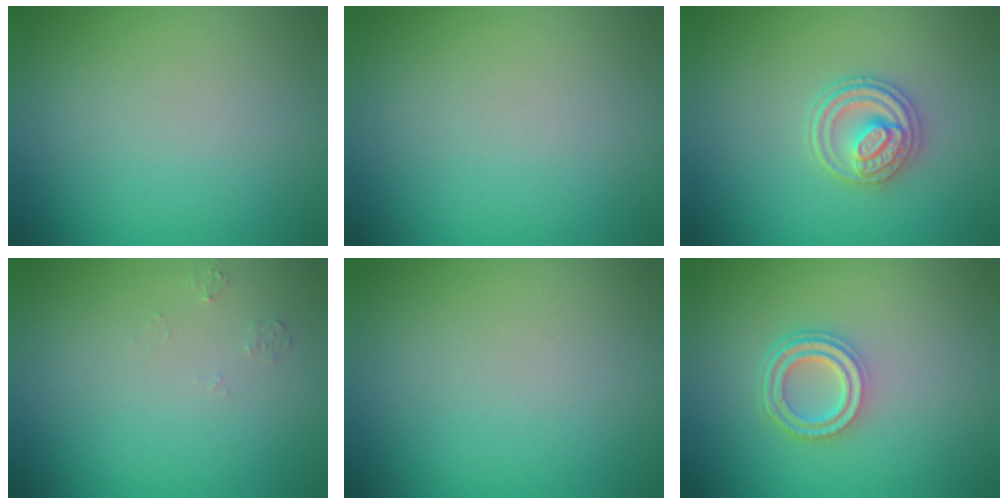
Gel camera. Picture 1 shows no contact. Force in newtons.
{"total": 0.0}
{"total": 3.2, "press": 3.0, "slide": 1.0}
{"total": 0.7, "press": 0.7, "slide": 0.1}
{"total": 0.0}
{"total": 3.6, "press": 2.7, "slide": 2.4}